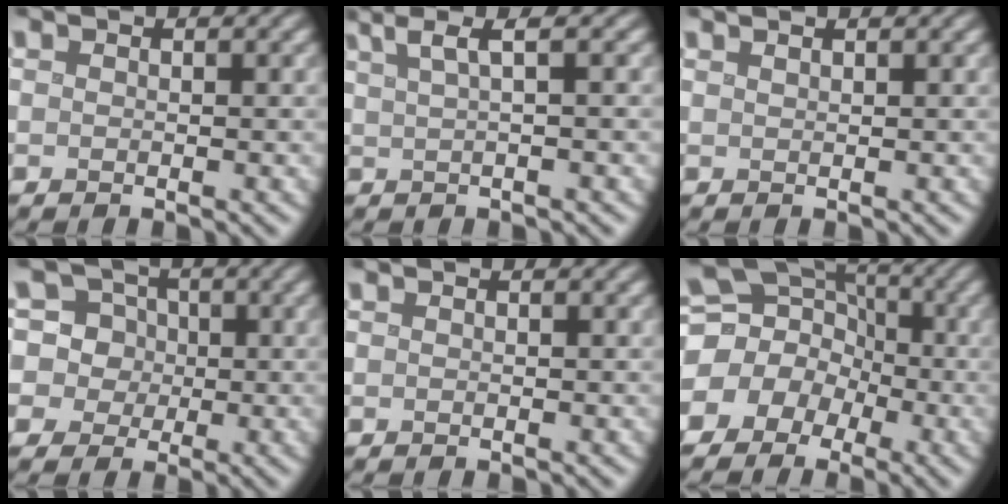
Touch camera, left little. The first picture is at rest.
{"total": 4.1, "force": [2.4, 1.0, 3.2], "torque": [-0.044, 0.015, 0.027]}
{"total": 1.2, "force": [0.9, 0.4, 0.7], "torque": [-0.002, 0.000, 0.006]}
{"total": 9.9, "force": [2.8, 8.9, 3.5], "torque": [-0.069, 0.052, 0.019]}
{"total": 0.0}
{"total": 11.9, "force": [-2.4, 11.0, 3.8], "torque": [-0.085, 0.034, -0.072]}